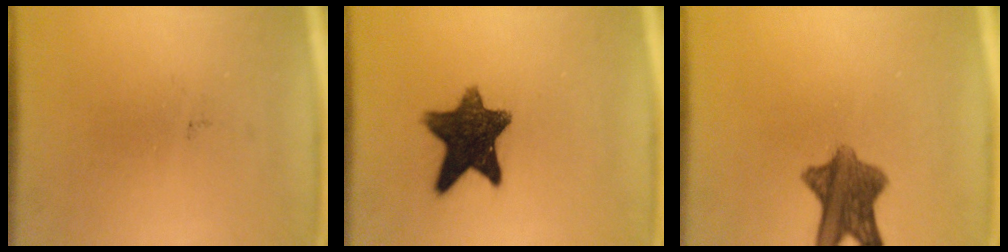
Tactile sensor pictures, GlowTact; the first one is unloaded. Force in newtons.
{"total": 11.2}
{"total": 8.4}